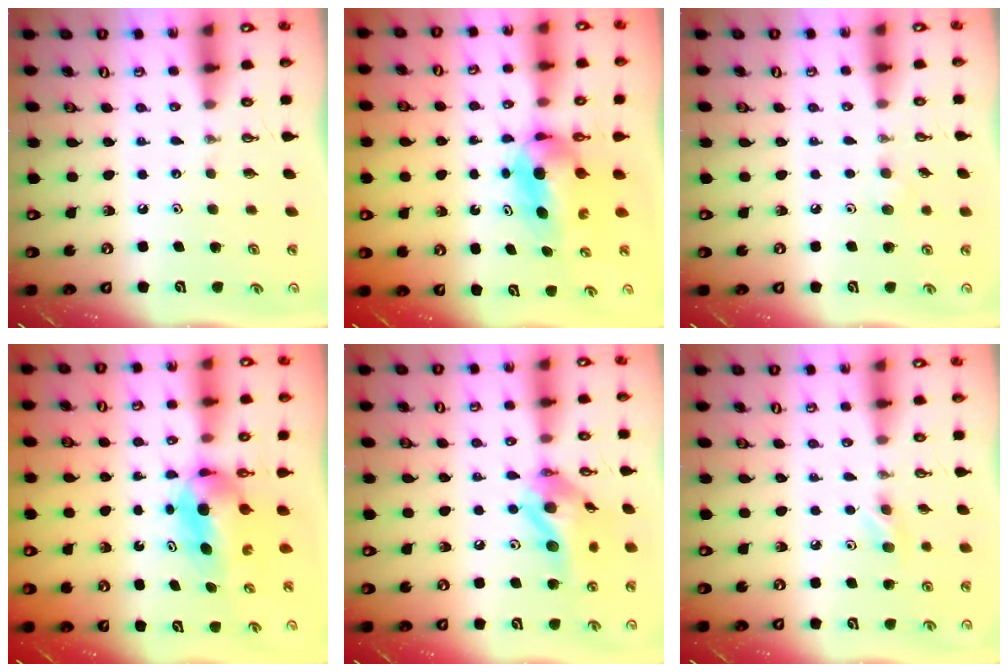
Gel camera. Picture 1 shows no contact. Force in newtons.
{"total": 6.7, "press": 6.2, "slide": 2.6}
{"total": 4.6, "press": 4.5, "slide": 0.9}
{"total": 6.7, "press": 6.2, "slide": 2.6}
{"total": 14.8, "press": 14.7, "slide": 2.0}
{"total": 5.0, "press": 4.8, "slide": 1.4}